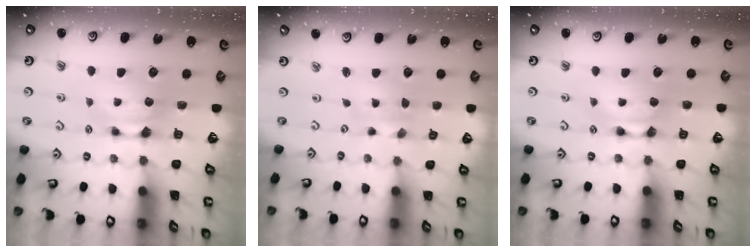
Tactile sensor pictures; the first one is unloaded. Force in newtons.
{"total": 4.3, "press": 4.3, "slide": 0.7}
{"total": 1.7, "press": 1.7, "slide": 0.1}